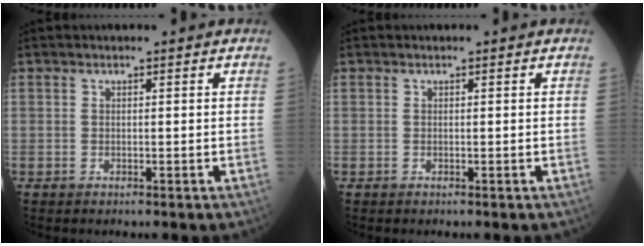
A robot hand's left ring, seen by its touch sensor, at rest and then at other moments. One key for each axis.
{"total": 0.0}